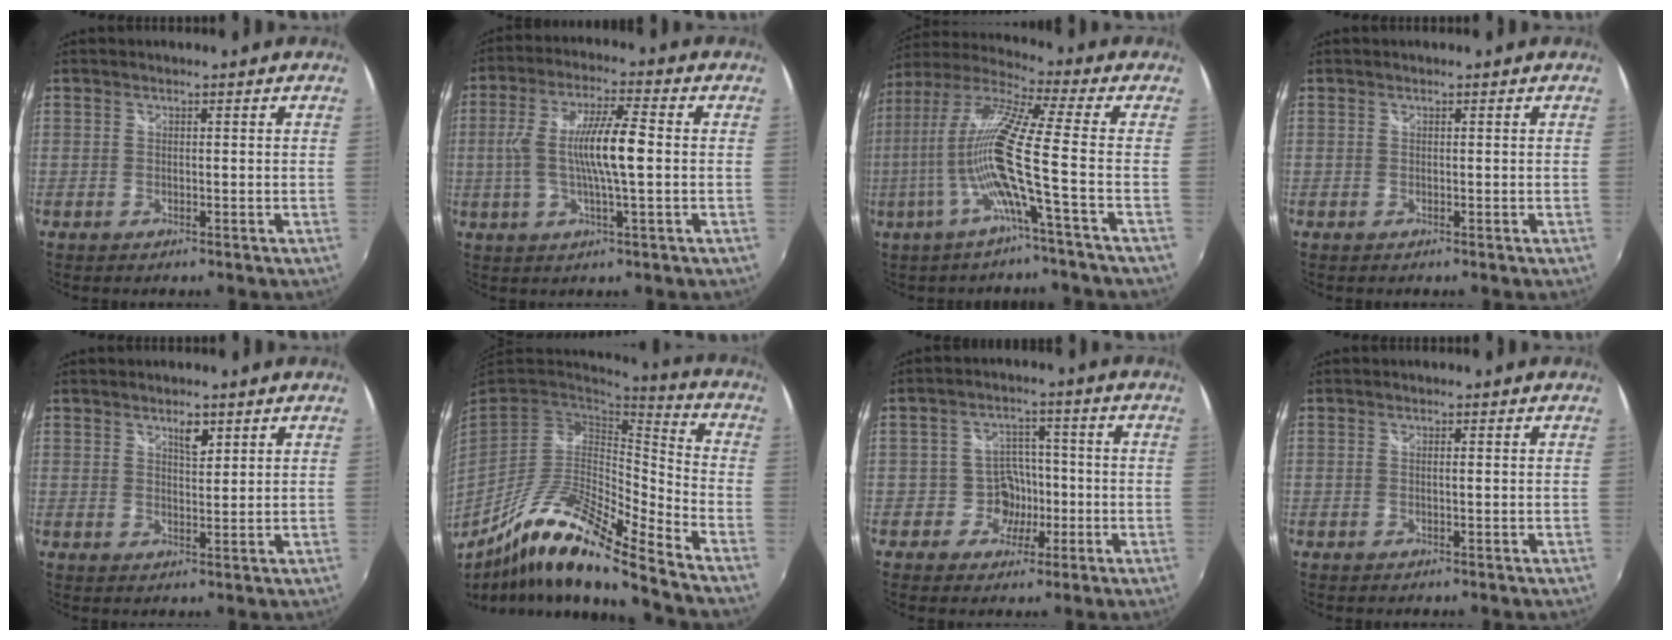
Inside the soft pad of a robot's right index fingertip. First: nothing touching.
{"total": 10.4, "force": [-0.4, 1.2, 10.4], "torque": [-0.195, 0.005, -0.005]}
{"total": 12.6, "force": [-3.4, -1.8, 12.0], "torque": [-0.208, -0.010, -0.064]}
{"total": 0.0}
{"total": 2.9, "force": [1.9, 0.8, 2.0], "torque": [-0.029, 0.002, 0.031]}
{"total": 18.6, "force": [-12.6, 1.9, 13.5], "torque": [-0.250, -0.028, -0.241]}
{"total": 5.4, "force": [-2.0, 4.9, 1.1], "torque": [-0.016, 0.021, -0.026]}
{"total": 0.5, "force": [0.2, -0.1, 0.5], "torque": [-0.008, 0.004, 0.004]}